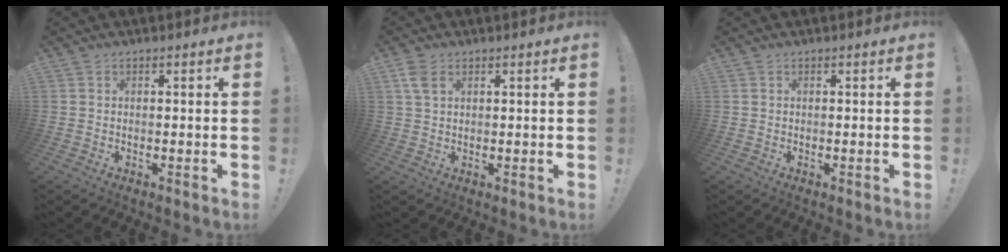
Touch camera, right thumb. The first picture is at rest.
{"total": 4.3, "force": [2.0, 2.4, 2.9], "torque": [-0.060, 0.003, 0.040]}
{"total": 0.0}